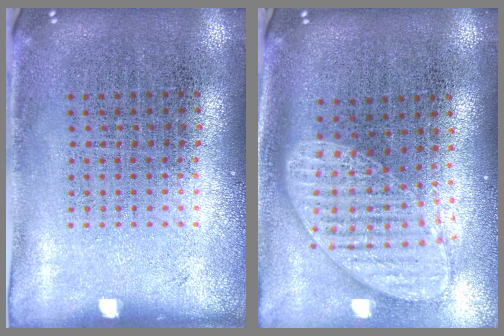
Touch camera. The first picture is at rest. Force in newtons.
{"total": 1.9, "press": 1.5, "slide": 1.1}